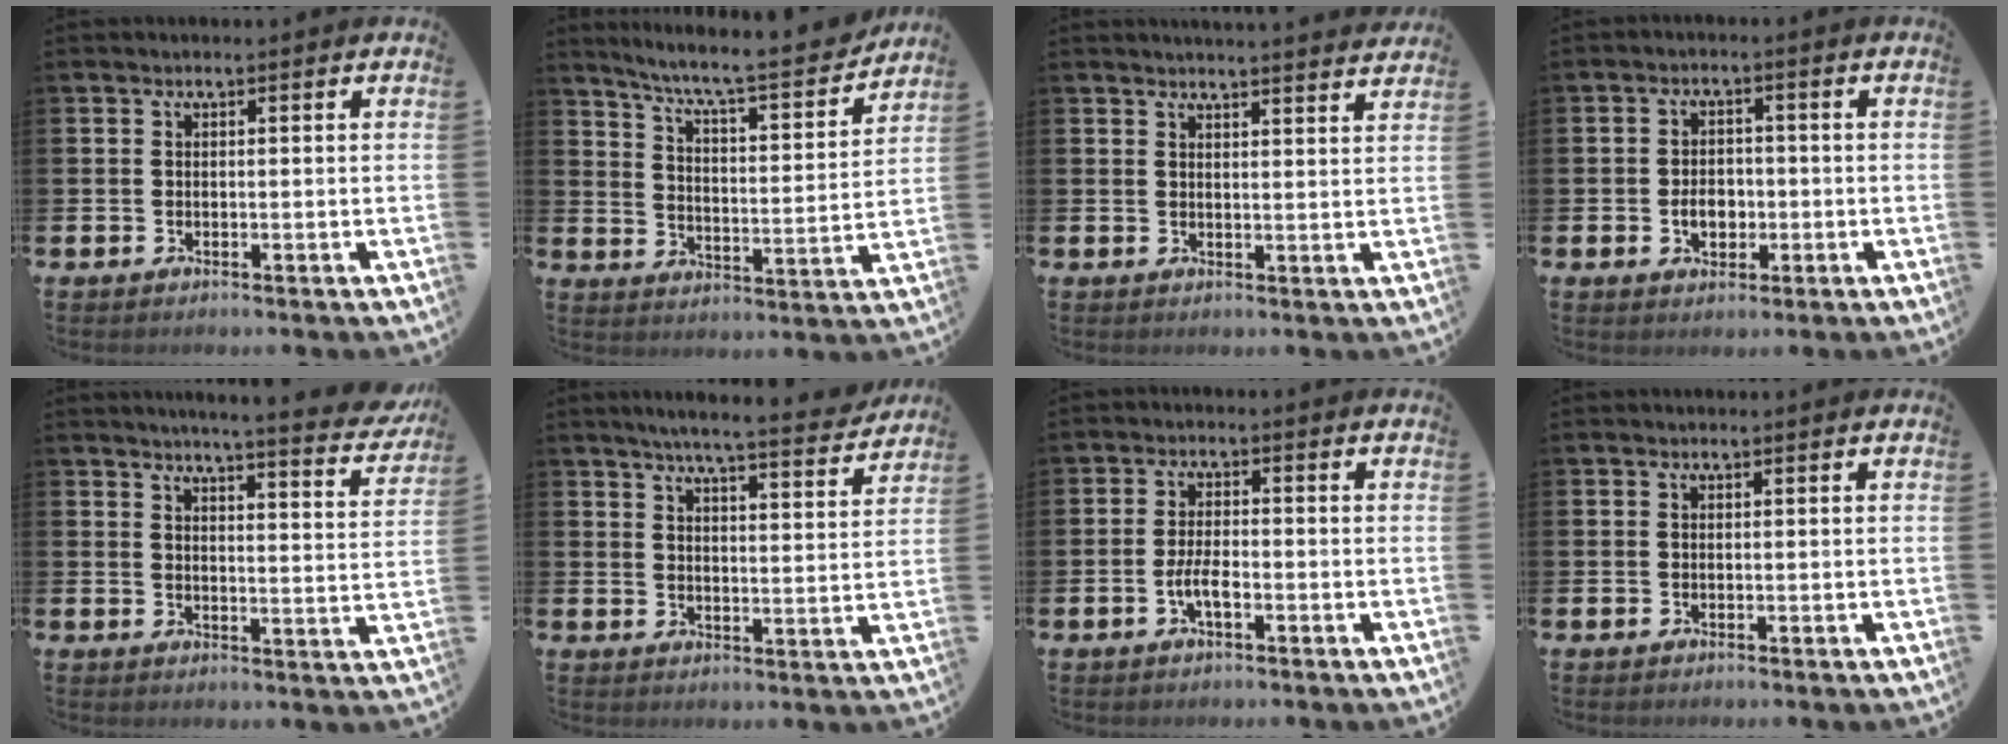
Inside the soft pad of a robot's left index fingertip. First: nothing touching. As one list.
[{"total": 7.7, "force": [7.0, 0.6, 3.2], "torque": [-0.088, -0.055, 0.113]}, {"total": 3.1, "force": [3.1, -0.4, -0.1], "torque": [0.005, -0.023, 0.054]}, {"total": 3.6, "force": [-1.0, 2.6, 2.3], "torque": [-0.030, -0.003, -0.024]}, {"total": 5.2, "force": [4.9, -0.4, 1.6], "torque": [-0.032, -0.043, 0.078]}, {"total": 6.0, "force": [5.7, -0.2, 1.8], "torque": [-0.046, -0.037, 0.096]}, {"total": 3.2, "force": [-1.2, 1.1, 2.8], "torque": [-0.064, 0.006, -0.023]}, {"total": 0.0}]